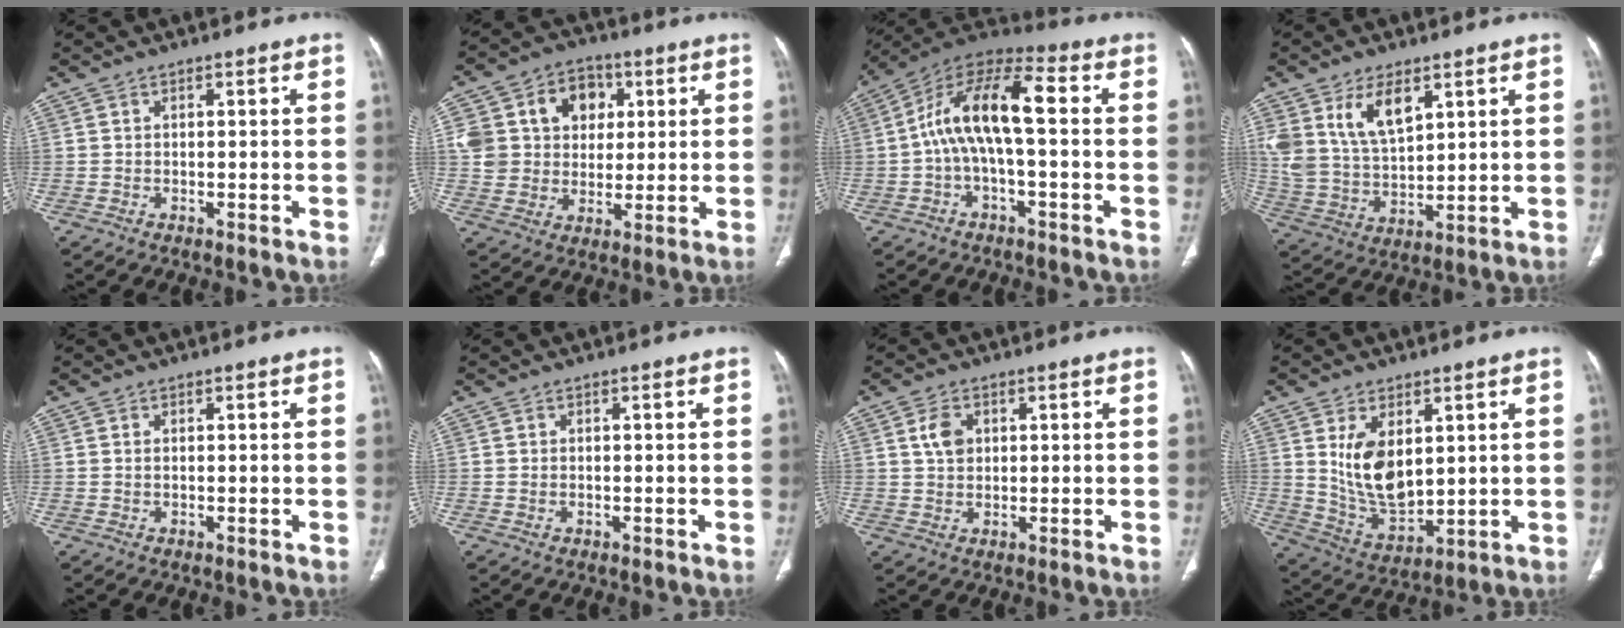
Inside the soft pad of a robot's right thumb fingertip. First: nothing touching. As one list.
[{"total": 16.2, "force": [4.7, 13.4, 7.8], "torque": [-0.106, 0.017, 0.086]}, {"total": 13.4, "force": [-0.1, 5.2, 12.3], "torque": [-0.227, 0.053, -0.012]}, {"total": 11.8, "force": [6.0, 6.2, 7.9], "torque": [-0.138, -0.025, 0.131]}, {"total": 0.5, "force": [0.2, 0.3, 0.4], "torque": [-0.011, 0.002, 0.003]}, {"total": 0.5, "force": [-0.1, 0.4, 0.3], "torque": [-0.010, 0.004, 0.001]}, {"total": 4.2, "force": [1.2, 3.0, 2.7], "torque": [-0.041, -0.002, 0.023]}, {"total": 11.7, "force": [3.1, 6.8, 9.0], "torque": [-0.141, -0.026, 0.079]}]